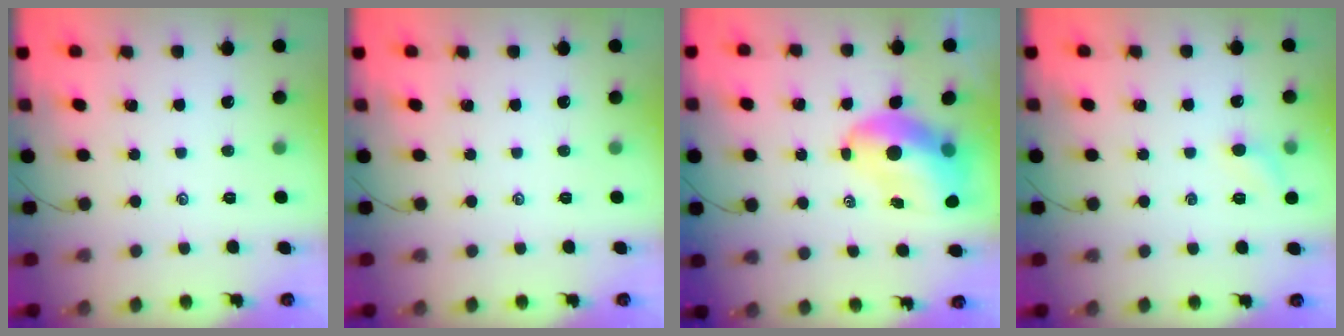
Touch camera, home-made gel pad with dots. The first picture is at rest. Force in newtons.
{"total": 0.0}
{"total": 8.9, "press": 8.5, "slide": 2.6}
{"total": 5.7, "press": 5.4, "slide": 1.7}